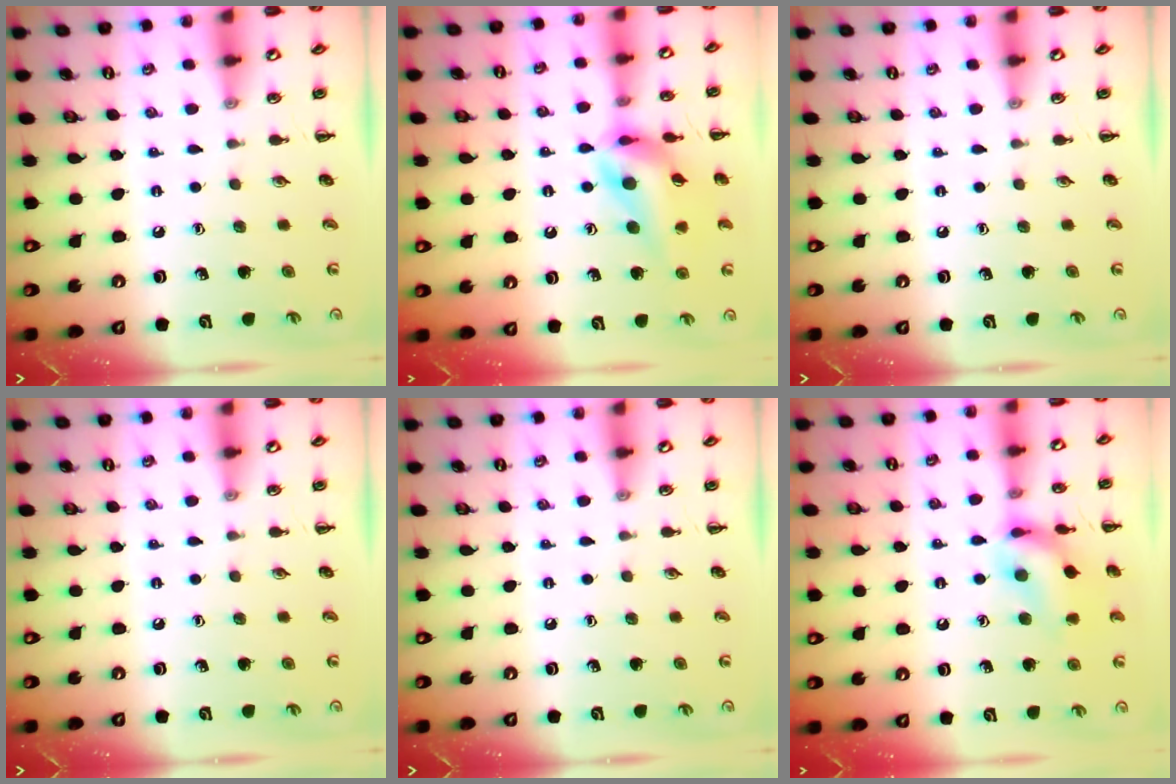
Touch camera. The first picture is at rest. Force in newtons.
{"total": 13.4, "press": 13.0, "slide": 3.0}
{"total": 0.0}
{"total": 0.0}
{"total": 0.0}
{"total": 14.3, "press": 14.2, "slide": 1.6}